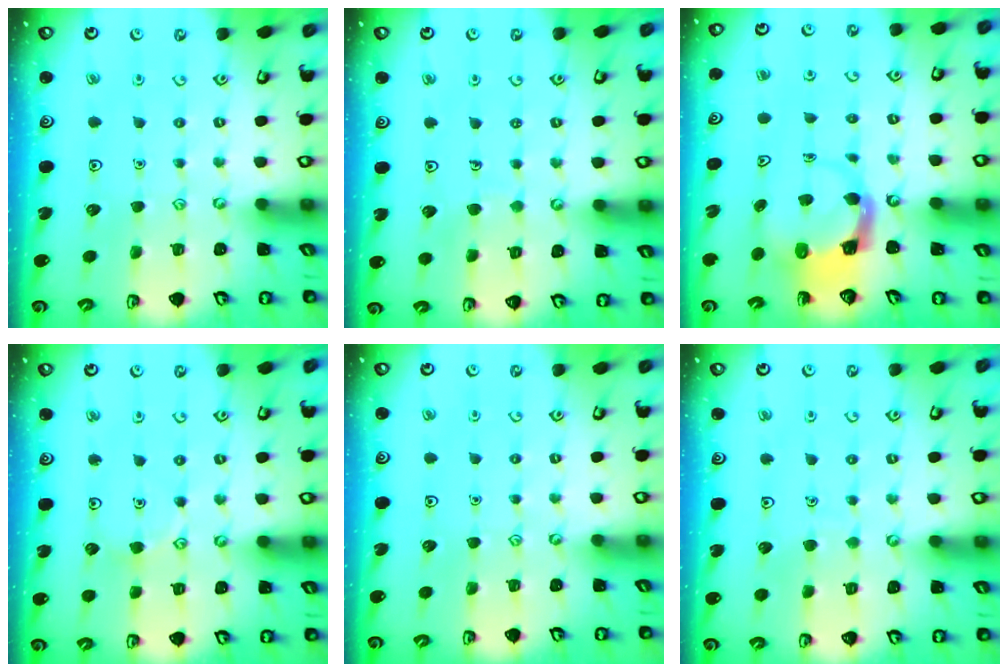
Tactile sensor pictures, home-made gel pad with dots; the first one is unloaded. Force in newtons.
{"total": 2.3, "press": 2.3, "slide": 0.1}
{"total": 3.6, "press": 3.5, "slide": 0.5}
{"total": 5.7, "press": 5.7, "slide": 0.6}
{"total": 0.0}
{"total": 2.8, "press": 2.8, "slide": 0.1}